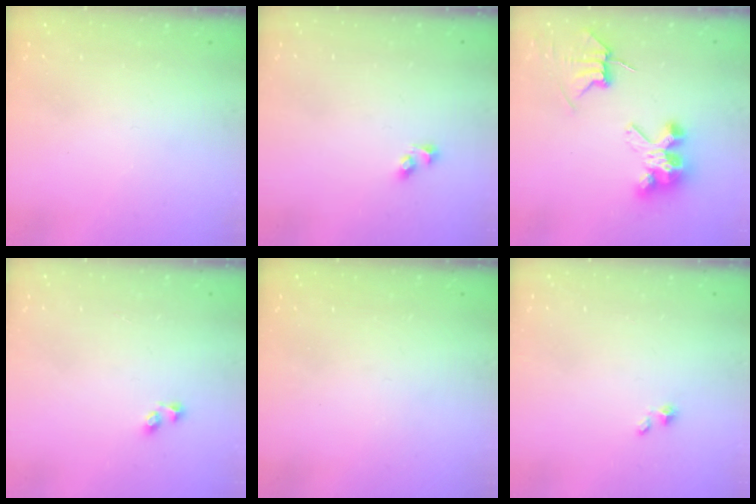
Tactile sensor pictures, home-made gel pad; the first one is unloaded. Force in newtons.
{"total": 2.7, "press": 2.5, "slide": 1.2}
{"total": 7.6, "press": 7.6, "slide": 0.8}
{"total": 2.6, "press": 2.3, "slide": 1.2}
{"total": 0.7, "press": 0.6, "slide": 0.4}
{"total": 1.5, "press": 1.5, "slide": 0.0}